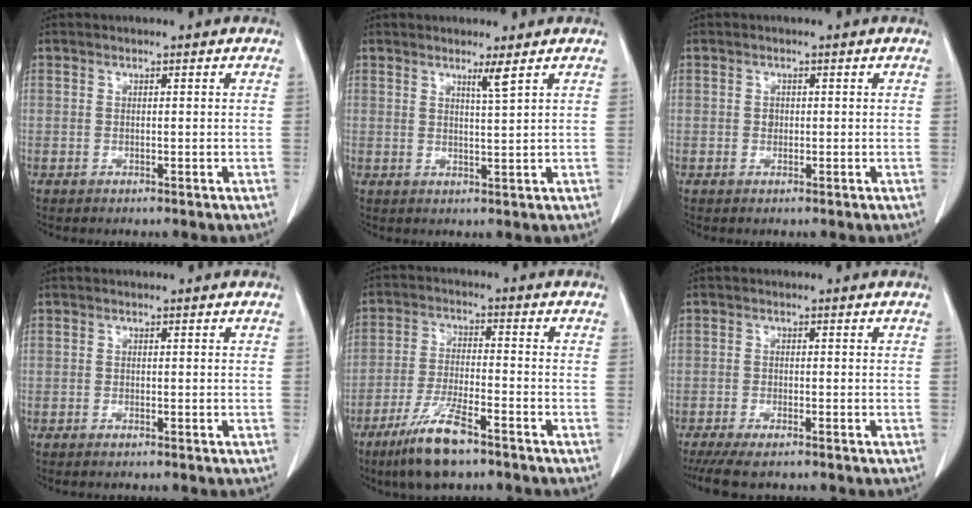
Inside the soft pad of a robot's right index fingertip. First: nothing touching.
{"total": 2.0, "force": [1.4, -0.7, 1.3], "torque": [-0.028, -0.013, 0.028]}
{"total": 0.8, "force": [0.0, 0.7, 0.3], "torque": [-0.004, 0.002, -0.001]}
{"total": 0.6, "force": [-0.6, 0.1, 0.3], "torque": [-0.010, -0.002, -0.008]}
{"total": 9.6, "force": [-6.5, 1.5, 6.8], "torque": [-0.138, -0.021, -0.120]}
{"total": 6.1, "force": [-5.0, 1.2, 3.3], "torque": [-0.048, -0.013, -0.082]}